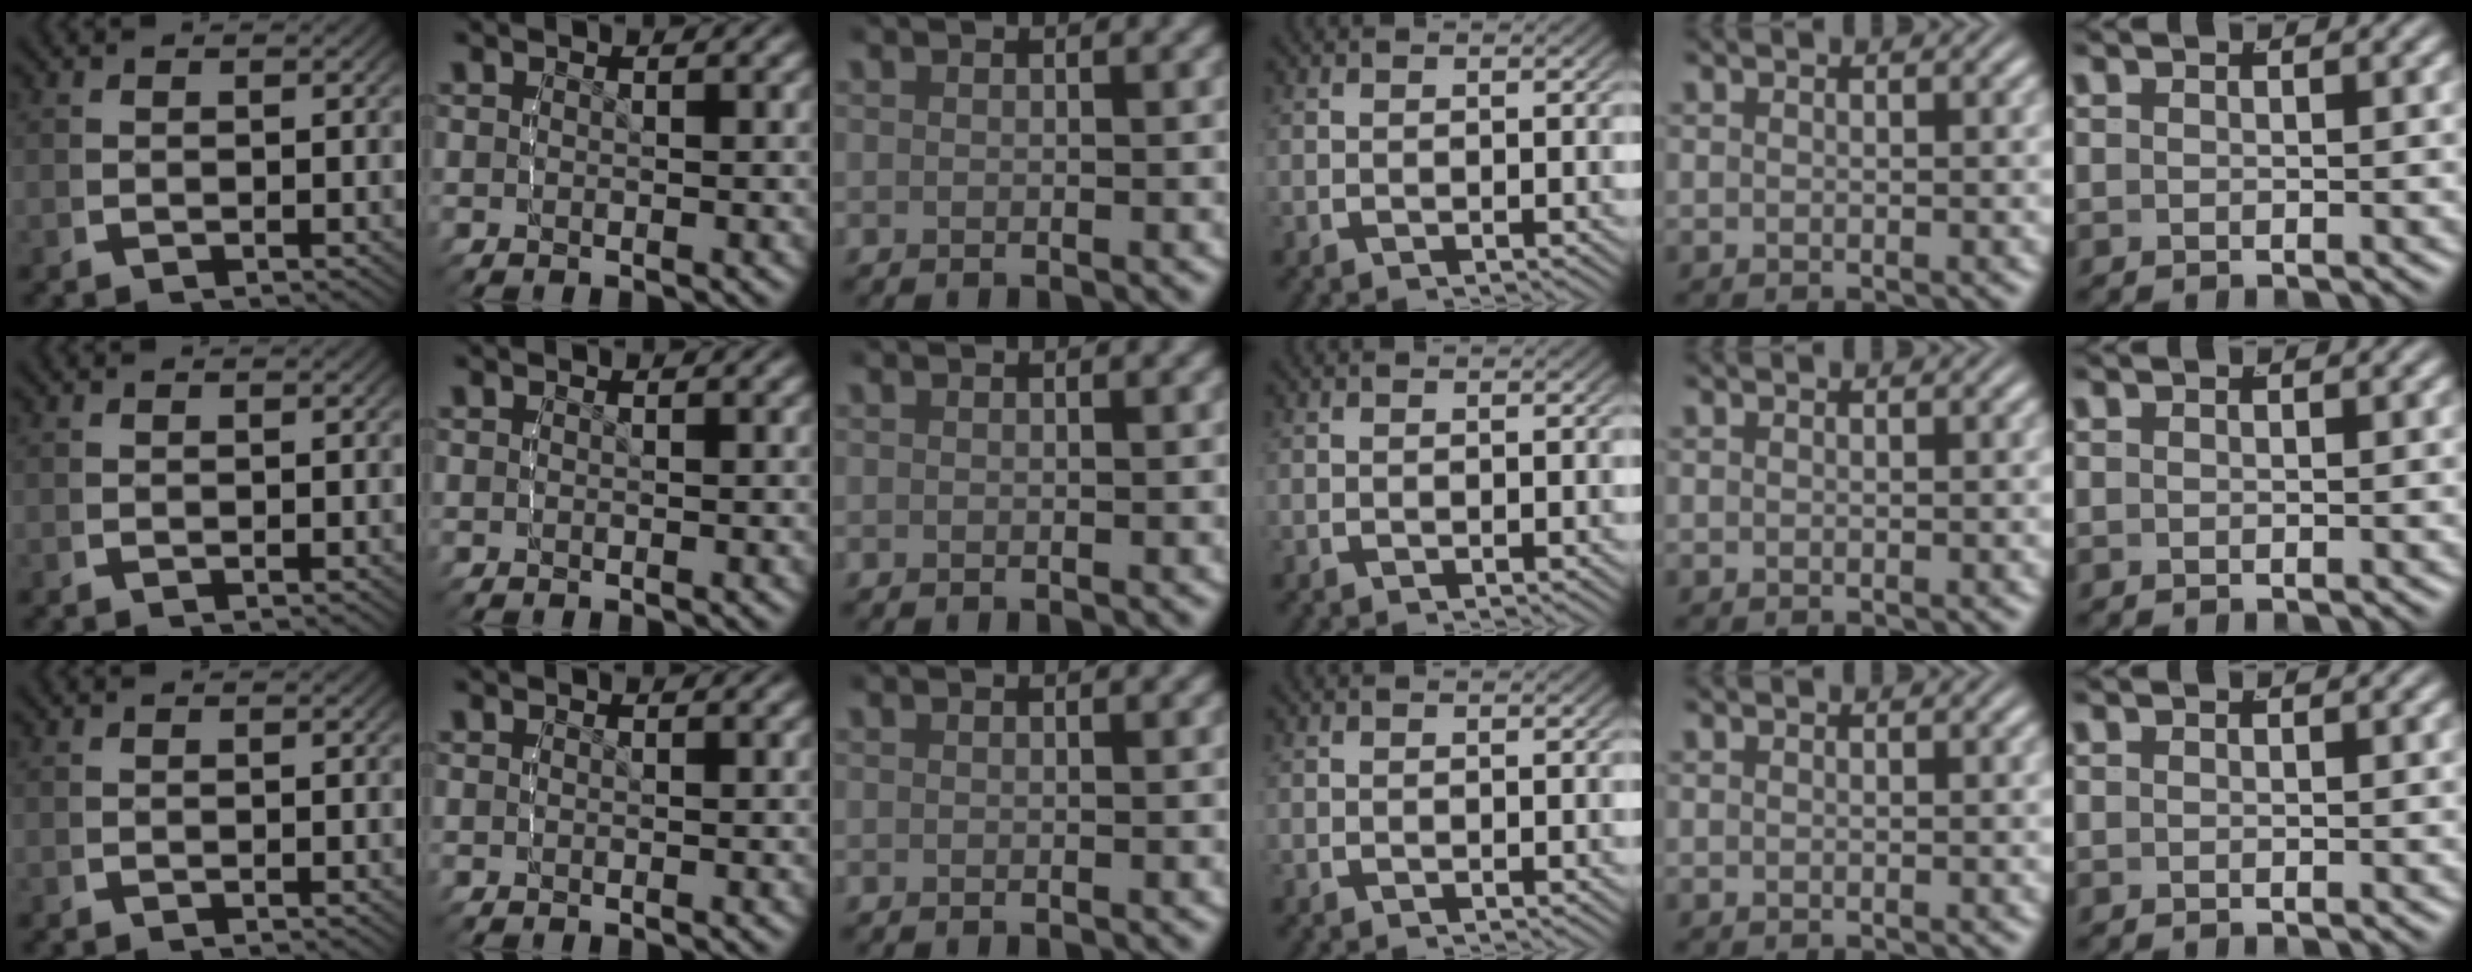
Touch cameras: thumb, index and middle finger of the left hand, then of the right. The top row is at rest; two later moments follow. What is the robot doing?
{"motion": "lift_and_place", "object": "bottle"}